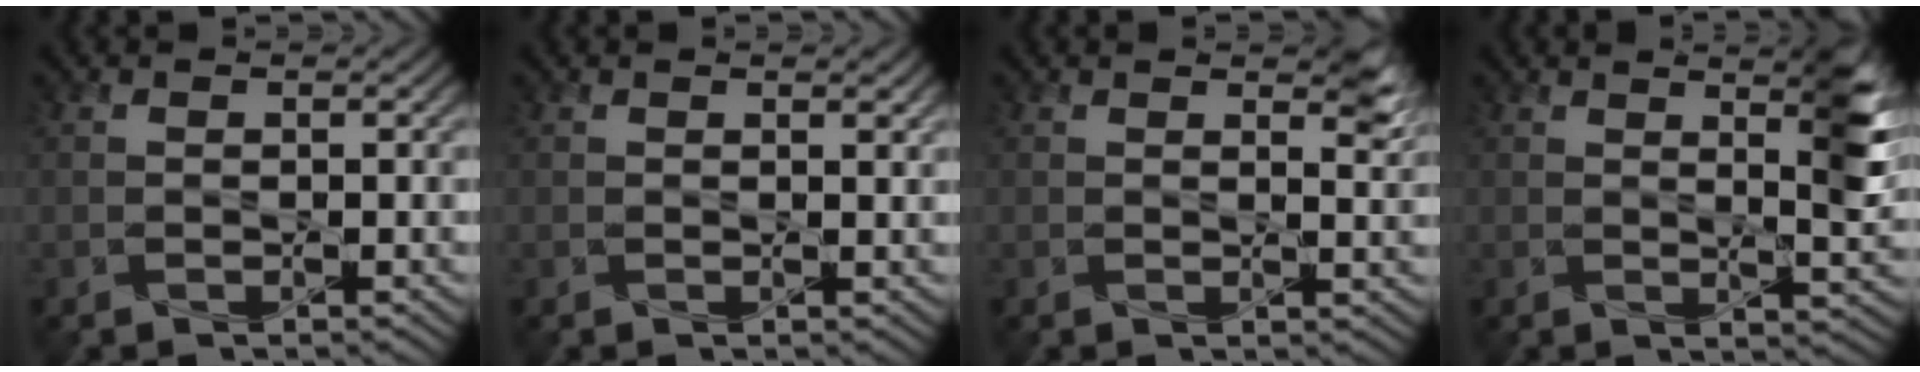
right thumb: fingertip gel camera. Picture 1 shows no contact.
{"total": 0.9, "force": [0.7, 0.1, 0.6], "torque": [-0.009, -0.003, 0.012]}
{"total": 2.9, "force": [2.0, 0.7, 1.9], "torque": [-0.031, -0.007, 0.034]}
{"total": 5.9, "force": [2.6, 1.2, 5.1], "torque": [-0.077, 0.001, 0.046]}